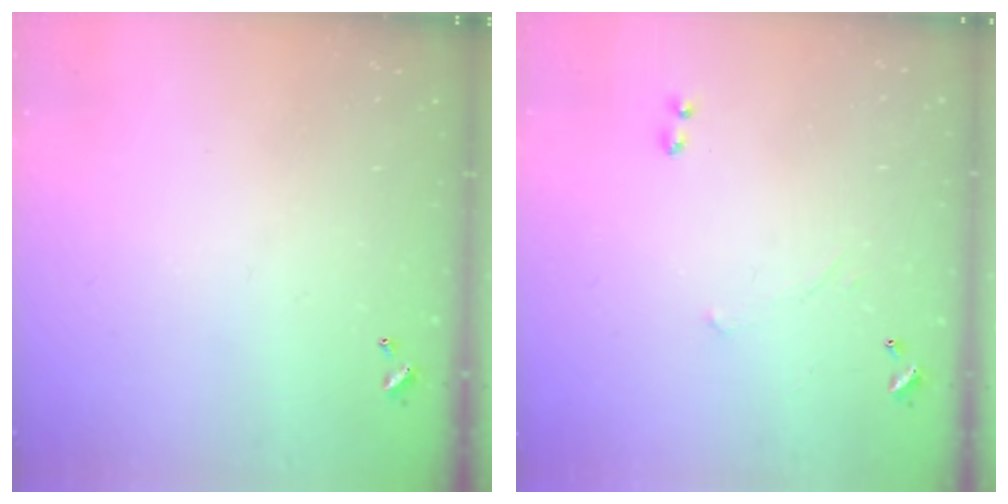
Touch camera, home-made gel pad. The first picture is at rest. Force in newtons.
{"total": 1.7, "press": 1.7, "slide": 0.4}